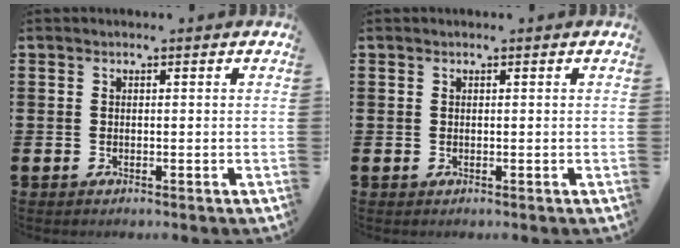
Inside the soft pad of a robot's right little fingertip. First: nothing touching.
{"total": 0.0}